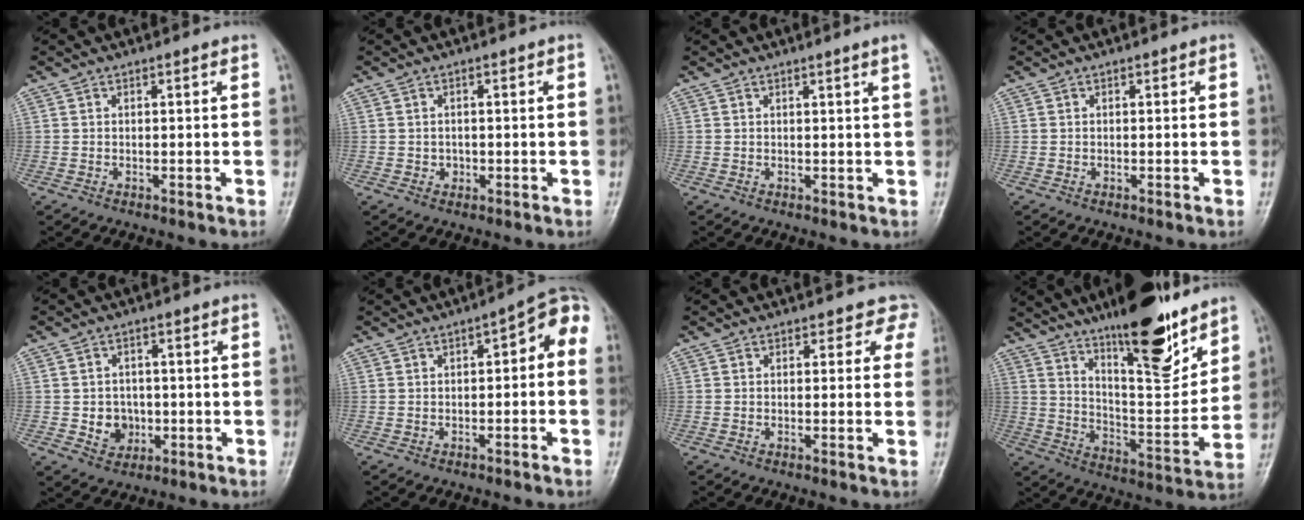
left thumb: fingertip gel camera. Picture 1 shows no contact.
{"total": 1.5, "force": [-0.3, 1.4, 0.4], "torque": [0.003, 0.004, -0.003]}
{"total": 1.9, "force": [1.2, -0.7, 1.3], "torque": [-0.022, -0.007, 0.019]}
{"total": 0.0}
{"total": 5.3, "force": [-0.9, 4.8, 2.2], "torque": [-0.007, 0.008, -0.010]}
{"total": 6.2, "force": [-0.4, 3.1, 5.4], "torque": [-0.040, 0.041, -0.017]}
{"total": 3.1, "force": [2.2, 2.2, 0.3], "torque": [0.031, -0.009, -0.002]}
{"total": 19.3, "force": [13.3, 5.3, 13.0], "torque": [-0.162, -0.086, 0.217]}